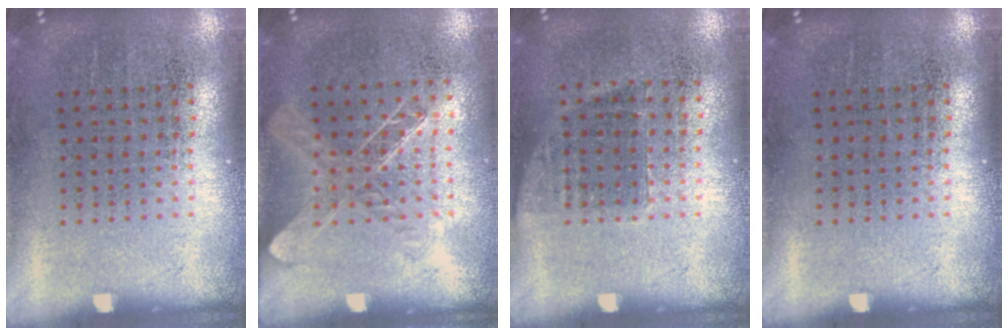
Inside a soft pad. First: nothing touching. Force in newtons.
{"total": 1.3, "press": 1.1, "slide": 0.7}
{"total": 0.7, "press": 0.7, "slide": 0.4}
{"total": 0.0}